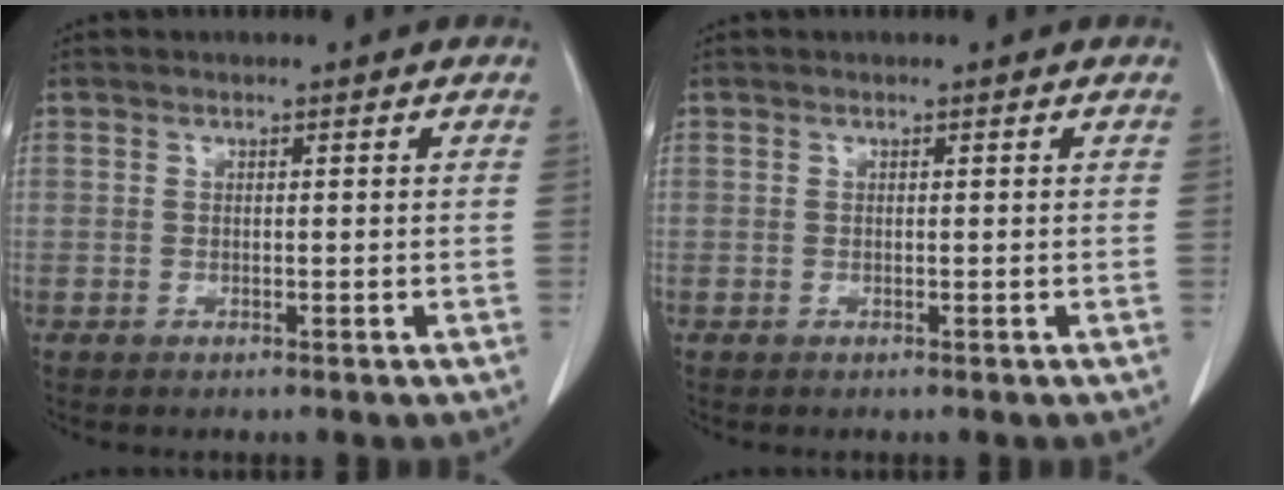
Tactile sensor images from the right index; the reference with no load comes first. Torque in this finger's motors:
{"motor_torque": [0.00, 0.00, 0.00, 0.00]}